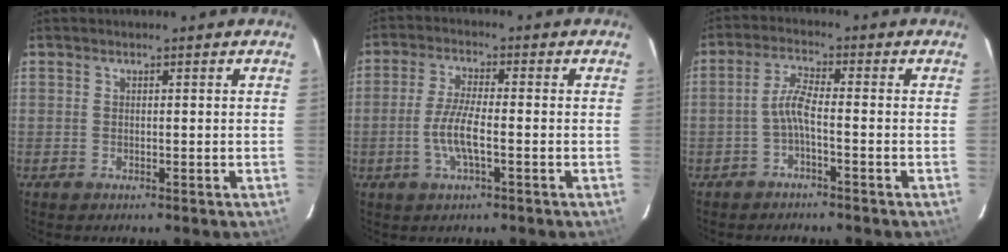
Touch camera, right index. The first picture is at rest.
{"total": 6.5, "force": [-1.9, 1.2, 6.1], "torque": [-0.125, -0.002, -0.039]}
{"total": 3.5, "force": [-1.6, 0.3, 3.1], "torque": [-0.072, 0.010, -0.033]}